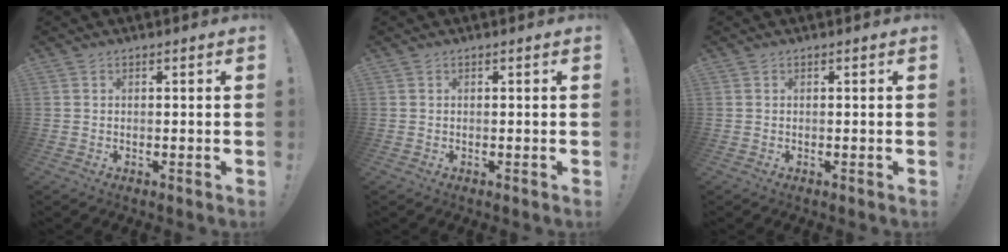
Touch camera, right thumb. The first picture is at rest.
{"total": 0.0}
{"total": 0.0}